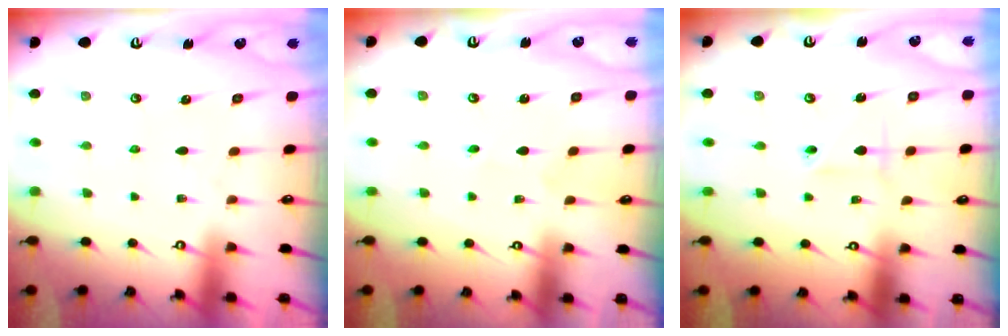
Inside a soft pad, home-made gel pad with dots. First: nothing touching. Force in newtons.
{"total": 0.6, "press": 0.6, "slide": 0.0}
{"total": 2.4, "press": 2.2, "slide": 1.0}